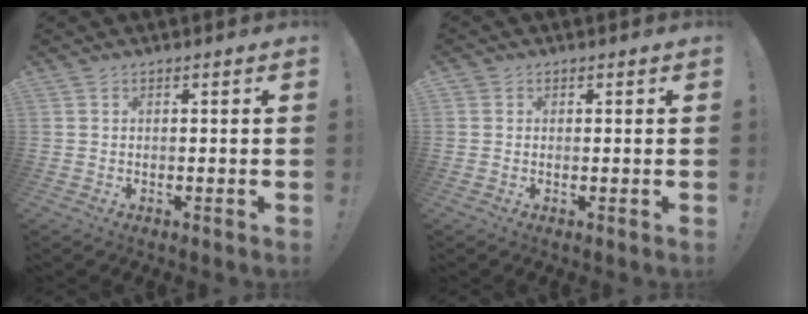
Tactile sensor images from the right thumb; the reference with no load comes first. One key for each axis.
{"total": 0.8, "fx": 0.5, "fy": 0.6, "fz": 0.2, "tx": 0.004, "ty": -0.002, "tz": 0.007}